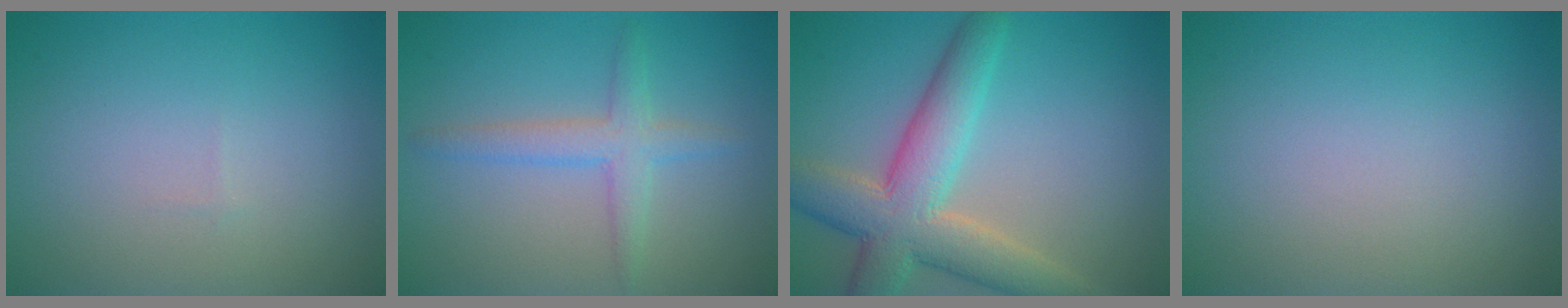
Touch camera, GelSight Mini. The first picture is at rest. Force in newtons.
{"total": 2.7, "press": 2.7, "slide": 0.2}
{"total": 7.7, "press": 7.7, "slide": 0.5}
{"total": 0.0}